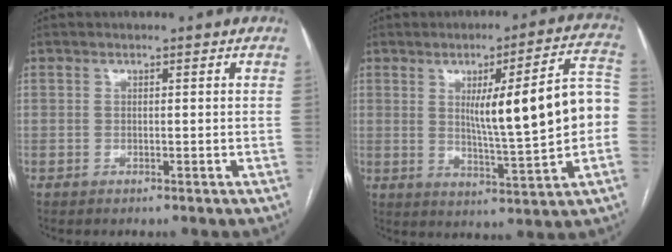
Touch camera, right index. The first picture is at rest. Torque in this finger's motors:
{"motor_torque": [1.47, 0.67, 0.41, 0.17]}